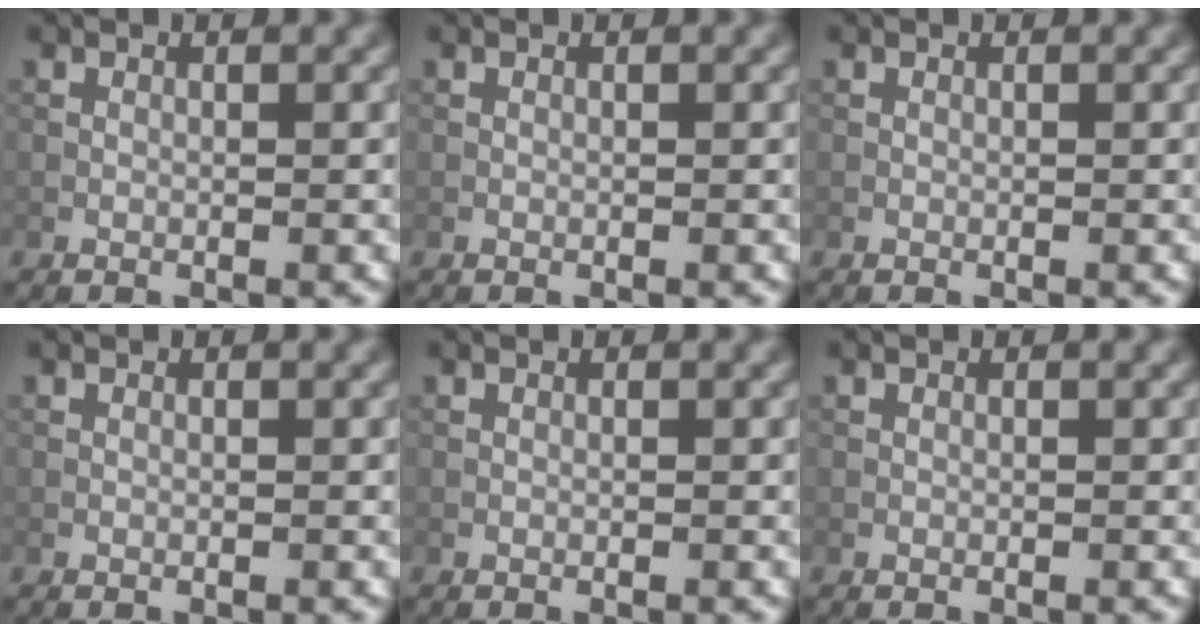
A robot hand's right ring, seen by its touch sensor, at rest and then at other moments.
{"total": 0.0}
{"total": 0.0}
{"total": 0.0}
{"total": 0.0}
{"total": 0.0}